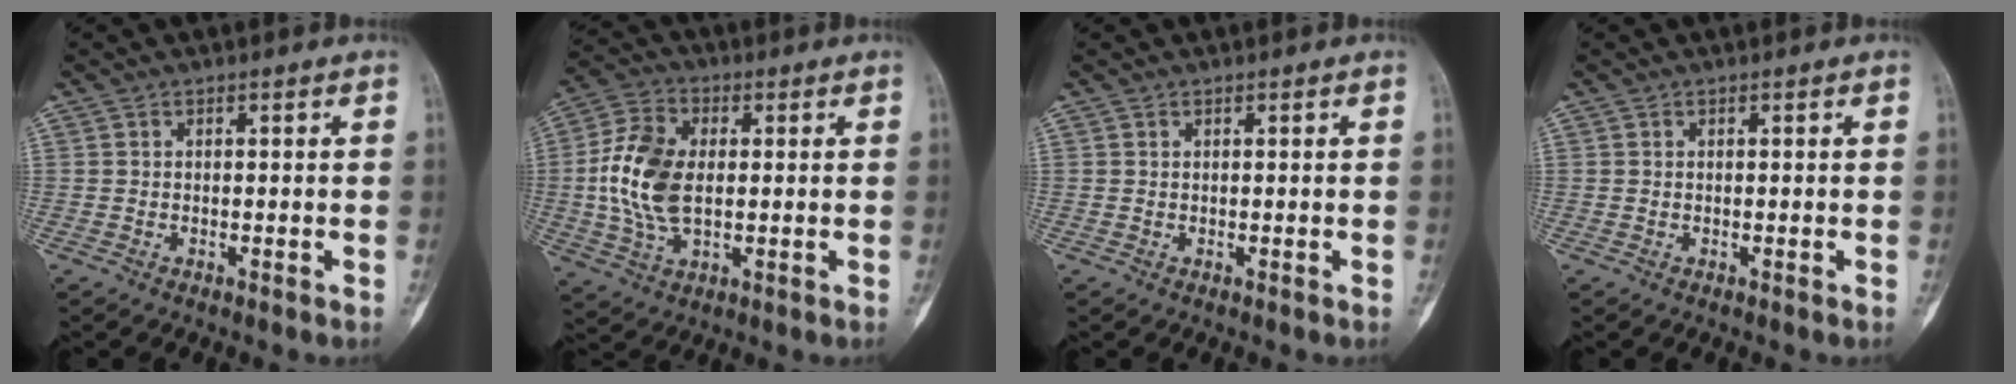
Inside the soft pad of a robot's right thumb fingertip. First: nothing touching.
{"total": 12.7, "force": [0.4, 7.6, 10.2], "torque": [-0.211, 0.009, 0.006]}
{"total": 0.0}
{"total": 0.0}